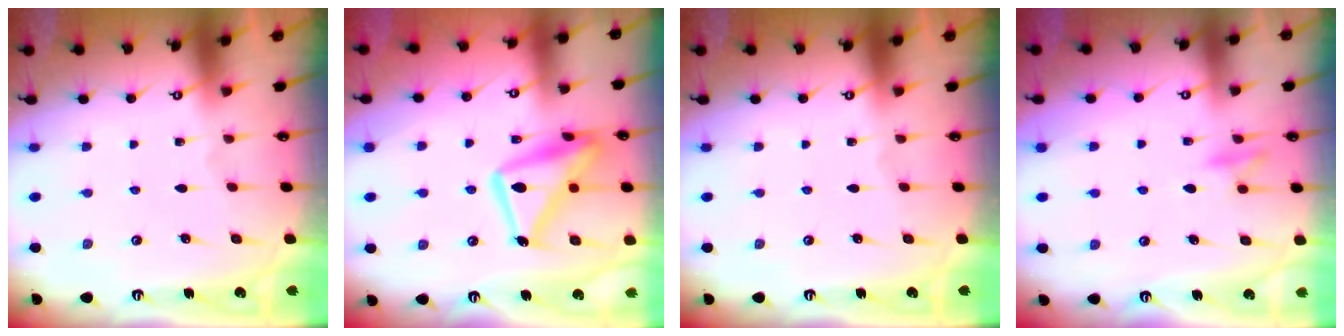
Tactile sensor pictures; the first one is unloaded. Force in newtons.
{"total": 17.0, "press": 16.9, "slide": 1.2}
{"total": 0.0}
{"total": 8.9, "press": 8.9, "slide": 0.9}